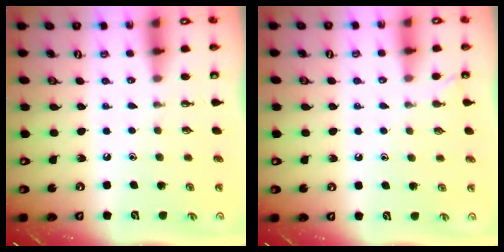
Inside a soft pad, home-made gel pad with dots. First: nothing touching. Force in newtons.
{"total": 3.0, "press": 3.0, "slide": 0.3}